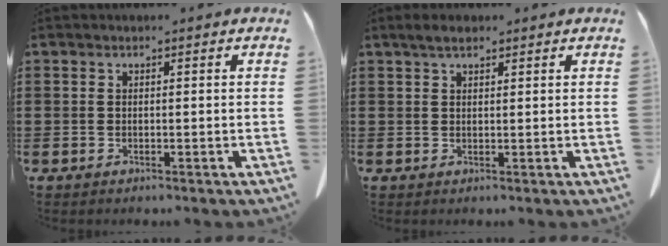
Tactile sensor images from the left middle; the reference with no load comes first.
{"total": 2.4, "force": [1.7, 0.7, 1.5], "torque": [-0.033, 0.002, 0.031]}